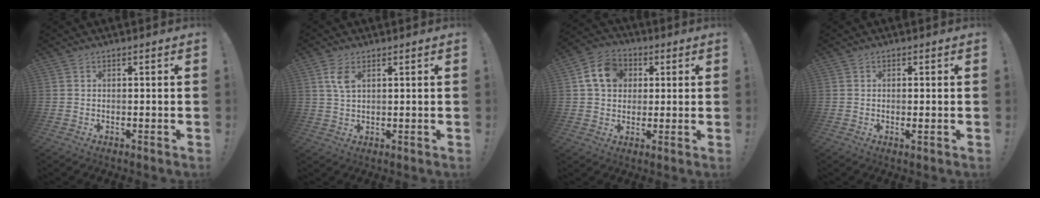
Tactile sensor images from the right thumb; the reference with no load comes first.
{"total": 4.6, "force": [1.8, 2.1, 3.7], "torque": [-0.062, -0.003, 0.030]}
{"total": 11.6, "force": [3.3, 9.4, 6.0], "torque": [-0.092, 0.007, 0.069]}
{"total": 1.3, "force": [0.1, 0.1, 1.3], "torque": [-0.021, -0.003, 0.002]}